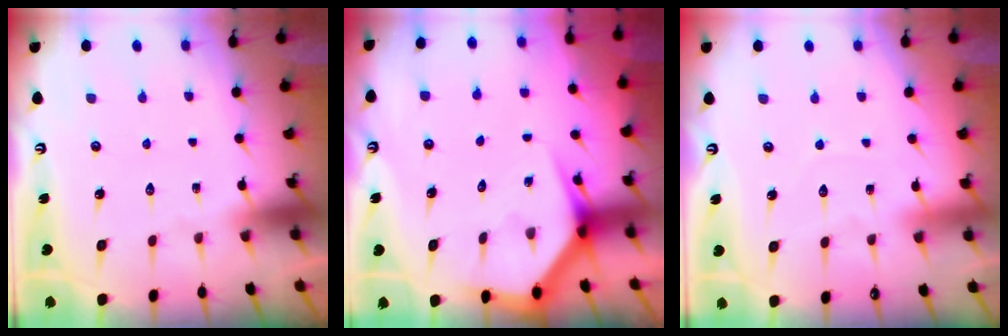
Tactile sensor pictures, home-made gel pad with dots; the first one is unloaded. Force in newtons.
{"total": 4.1, "press": 4.1, "slide": 0.3}
{"total": 2.6, "press": 2.6, "slide": 0.3}